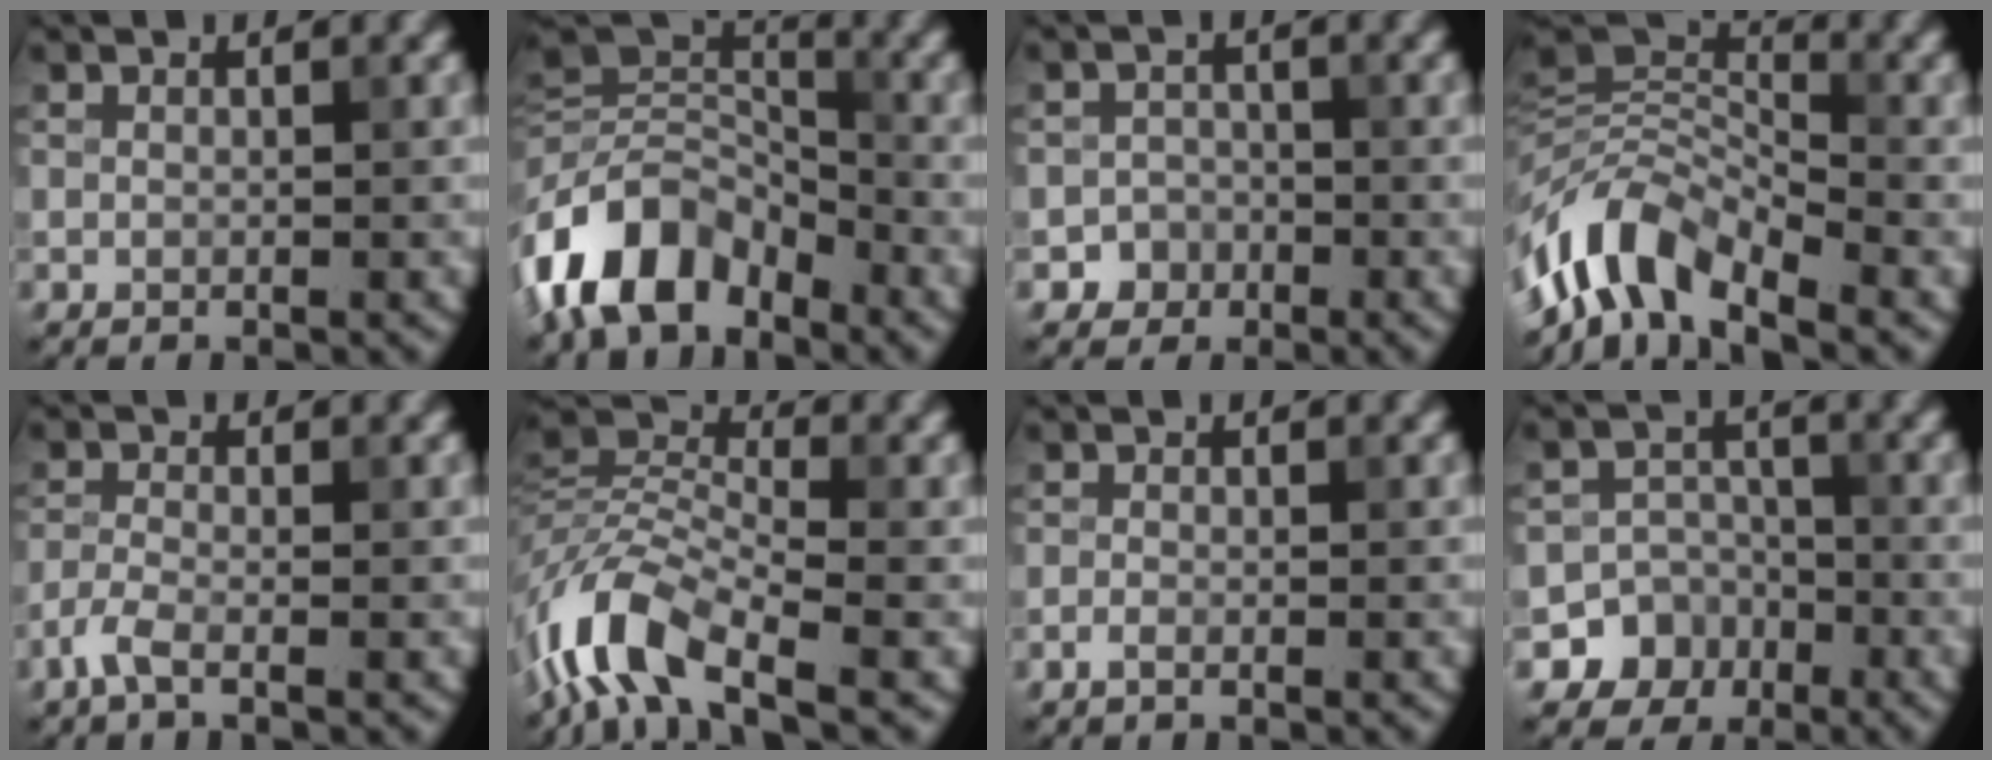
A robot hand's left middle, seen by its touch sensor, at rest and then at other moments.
{"total": 9.5, "force": [-5.2, 5.6, 5.6], "torque": [-0.096, 0.010, -0.116]}
{"total": 2.2, "force": [-1.2, 1.8, 0.1], "torque": [0.014, 0.007, -0.022]}
{"total": 7.0, "force": [-4.4, 3.1, 4.5], "torque": [-0.072, 0.008, -0.099]}
{"total": 2.1, "force": [-1.4, 0.5, 1.4], "torque": [-0.036, -0.003, -0.039]}
{"total": 8.8, "force": [-4.9, 3.6, 6.4], "torque": [-0.127, 0.009, -0.113]}
{"total": 0.8, "force": [-0.5, 0.2, 0.5], "torque": [-0.013, 0.000, -0.013]}
{"total": 6.3, "force": [-3.2, 5.4, 0.6], "torque": [0.019, -0.011, -0.072]}